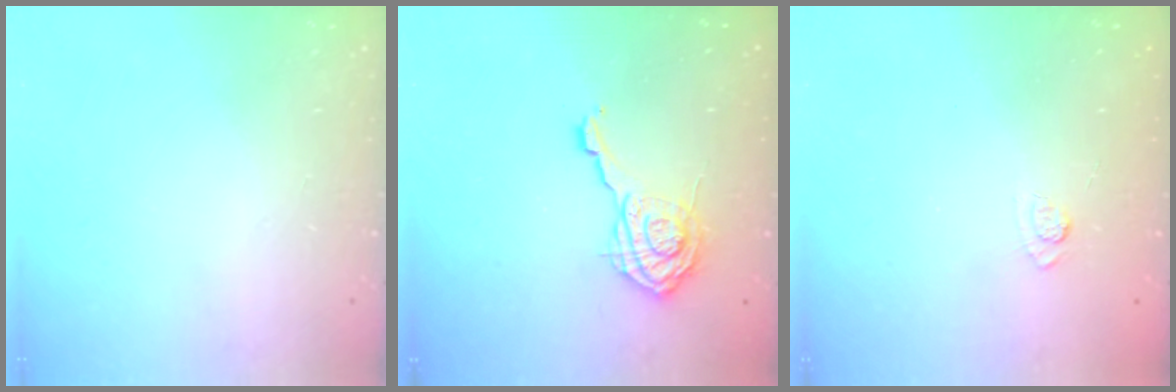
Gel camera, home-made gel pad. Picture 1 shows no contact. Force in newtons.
{"total": 11.2, "press": 11.2, "slide": 1.3}
{"total": 2.2, "press": 1.8, "slide": 1.3}